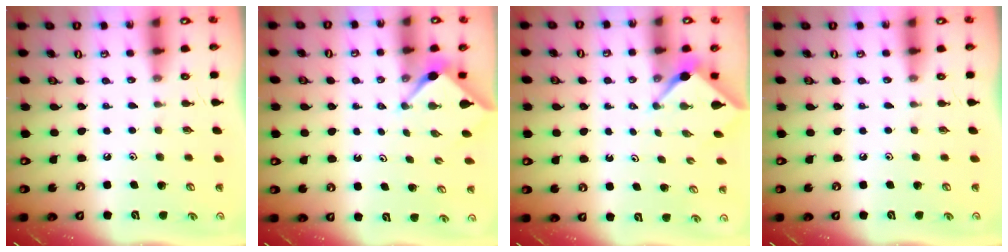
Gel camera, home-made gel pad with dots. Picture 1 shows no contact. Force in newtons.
{"total": 2.9, "press": 2.9, "slide": 0.3}
{"total": 2.3, "press": 2.3, "slide": 0.2}
{"total": 0.0}